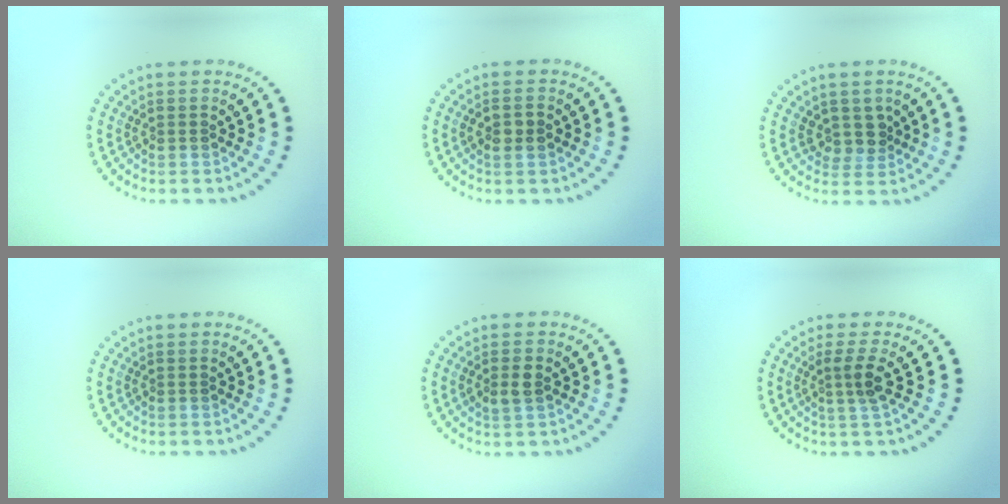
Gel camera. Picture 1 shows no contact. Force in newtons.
{"total": 1.7, "press": 1.7, "slide": 0.2}
{"total": 2.1, "press": 1.5, "slide": 1.4}
{"total": 0.0}
{"total": 1.8, "press": 1.8, "slide": 0.1}
{"total": 2.3, "press": 1.8, "slide": 1.4}